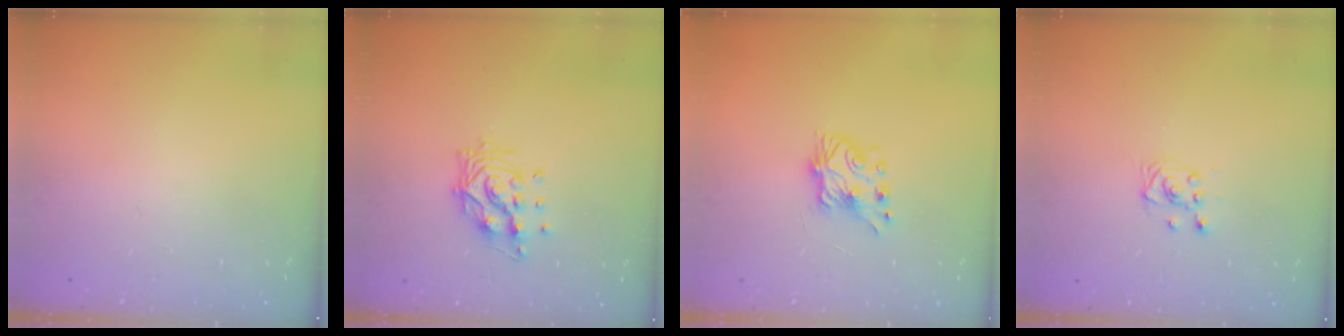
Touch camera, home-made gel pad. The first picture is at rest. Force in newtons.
{"total": 10.8, "press": 10.8, "slide": 0.7}
{"total": 7.1, "press": 7.1, "slide": 0.5}
{"total": 2.9, "press": 2.9, "slide": 0.4}